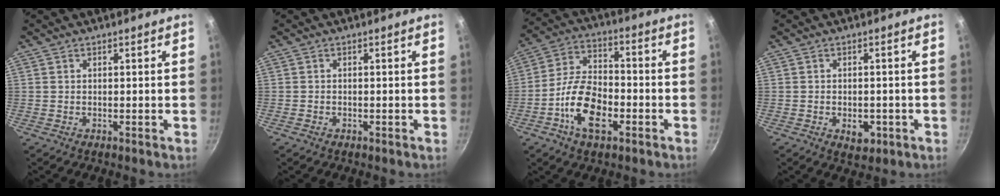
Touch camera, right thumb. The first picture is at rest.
{"total": 0.8, "force": [-0.5, 0.5, 0.3], "torque": [-0.008, 0.004, -0.008]}
{"total": 13.1, "force": [-4.9, 7.0, 10.0], "torque": [-0.176, 0.035, -0.099]}
{"total": 4.3, "force": [-1.4, 2.7, 3.0], "torque": [-0.027, 0.006, -0.013]}